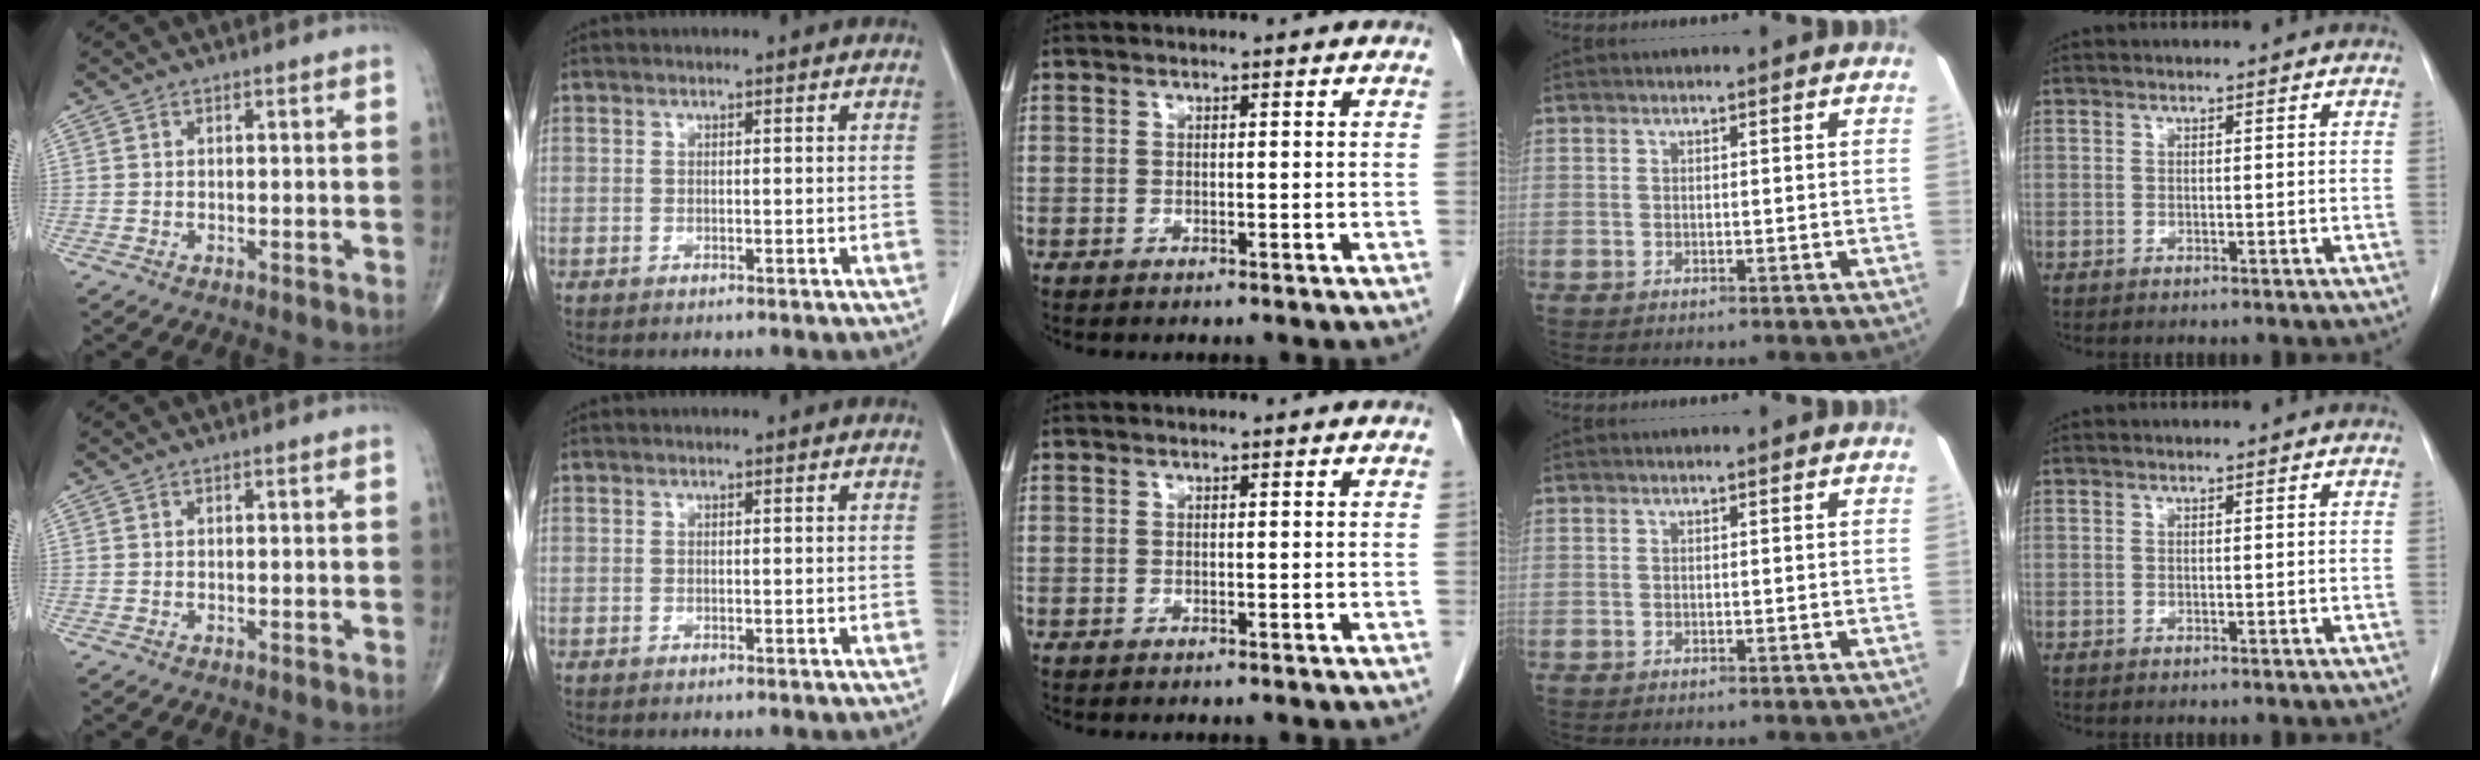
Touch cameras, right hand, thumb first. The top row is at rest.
{}